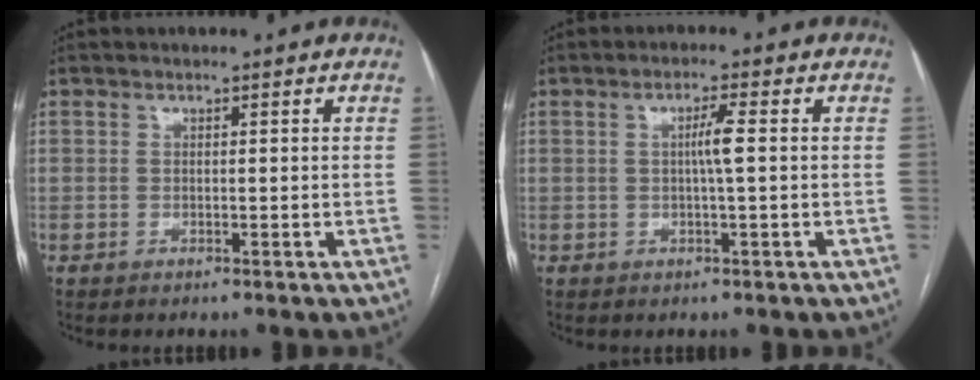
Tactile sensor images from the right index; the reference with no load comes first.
{"total": 2.9, "force": [0.3, -0.3, 2.9], "torque": [-0.053, 0.001, 0.005]}